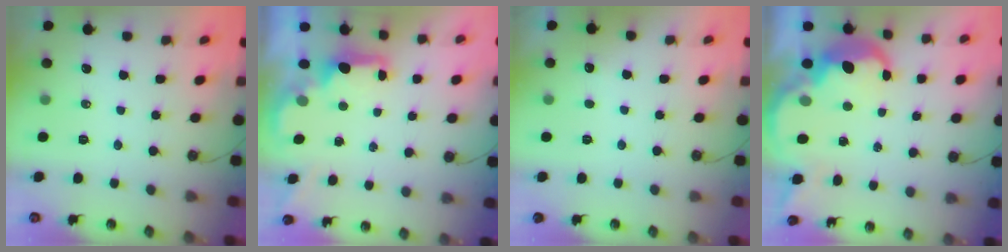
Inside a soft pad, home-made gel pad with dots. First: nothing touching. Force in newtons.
{"total": 1.8, "press": 1.7, "slide": 0.7}
{"total": 2.4, "press": 2.2, "slide": 1.0}
{"total": 7.8, "press": 7.8, "slide": 0.6}